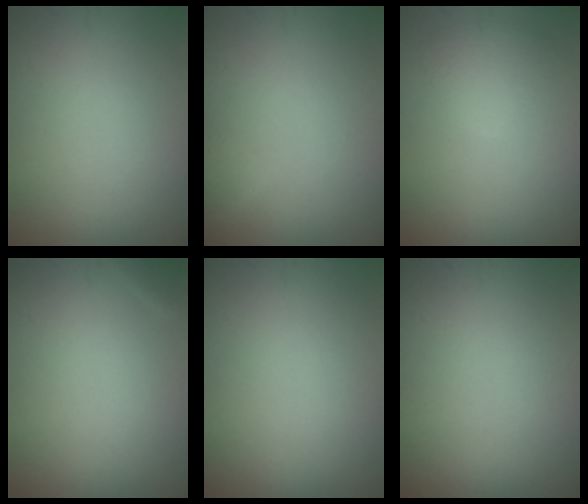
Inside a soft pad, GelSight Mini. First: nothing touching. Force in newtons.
{"total": 1.1, "press": 1.1, "slide": 0.0}
{"total": 2.0, "press": 2.0, "slide": 0.2}
{"total": 0.6, "press": 0.5, "slide": 0.1}
{"total": 0.0}
{"total": 0.0}